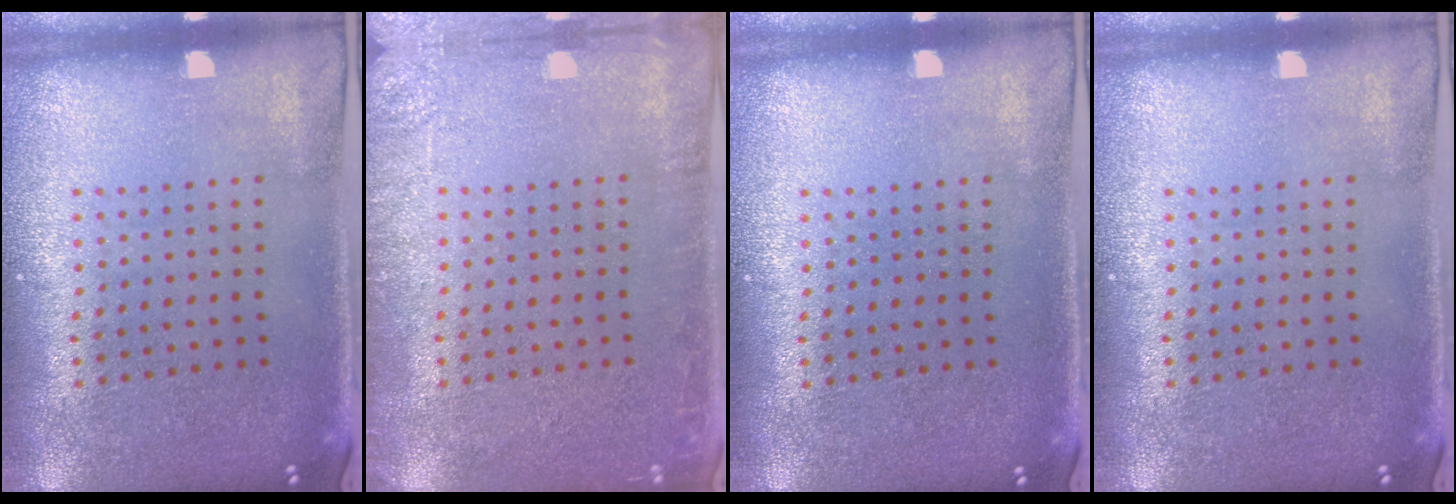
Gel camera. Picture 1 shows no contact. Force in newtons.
{"total": 2.4, "press": 2.3, "slide": 0.3}
{"total": 0.0}
{"total": 0.0}